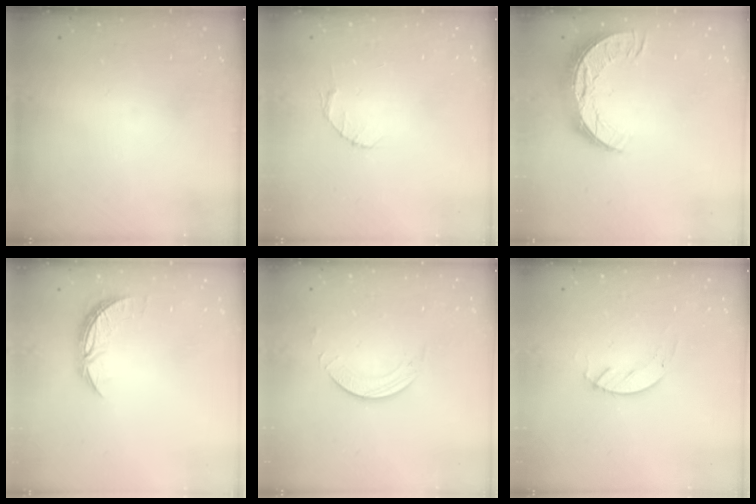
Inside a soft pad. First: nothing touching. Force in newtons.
{"total": 2.6, "press": 2.6, "slide": 0.3}
{"total": 10.3, "press": 10.3, "slide": 0.9}
{"total": 6.7, "press": 6.7, "slide": 0.4}
{"total": 2.5, "press": 2.5, "slide": 0.2}
{"total": 2.4, "press": 2.4, "slide": 0.2}